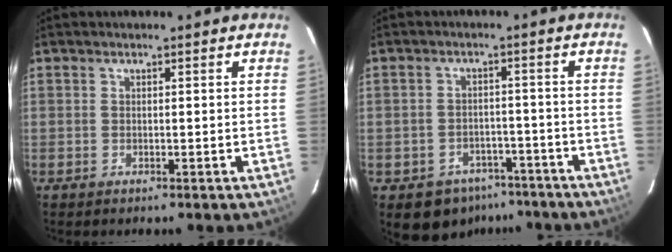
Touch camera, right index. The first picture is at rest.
{"total": 8.4, "force": [-5.7, 5.8, 2.0], "torque": [-0.049, 0.022, -0.060]}